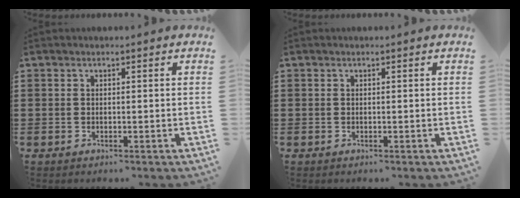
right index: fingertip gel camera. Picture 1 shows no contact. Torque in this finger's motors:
{"motor_torque": [0.57, 0.88, 0.00, 0.01]}